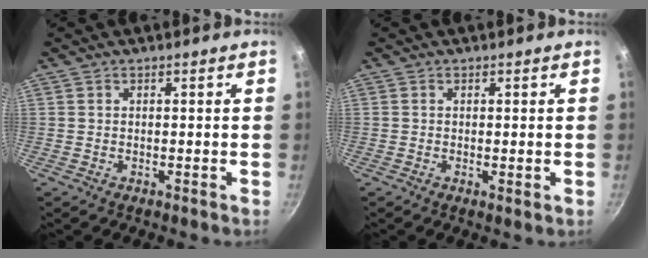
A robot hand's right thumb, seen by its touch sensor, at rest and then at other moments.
{"total": 0.8, "force": [0.0, 0.1, 0.8], "torque": [-0.014, -0.004, -0.001]}